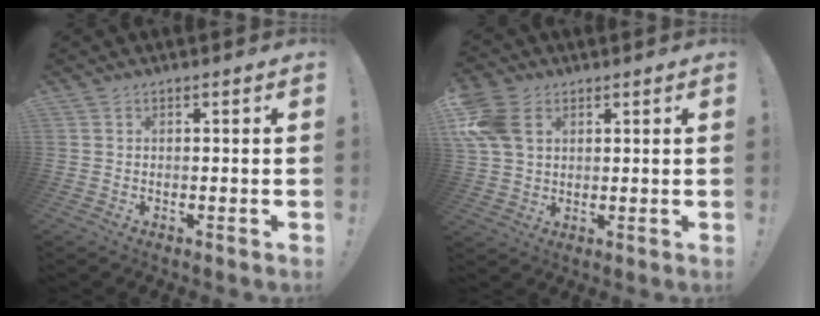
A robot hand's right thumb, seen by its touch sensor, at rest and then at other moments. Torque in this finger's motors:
{"motor_torque": [-0.26, 0.60, -0.02, 0.44, 0.07]}